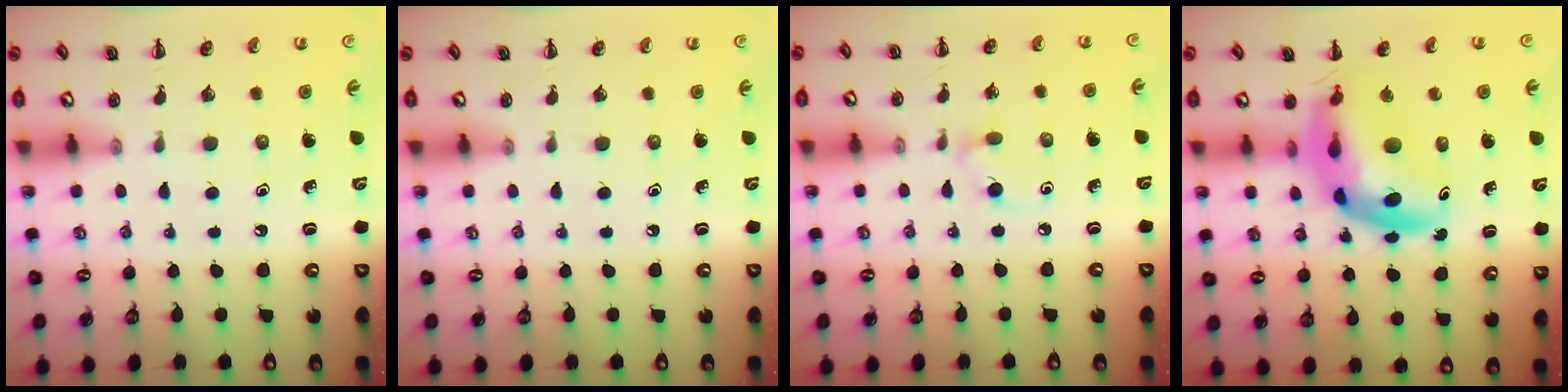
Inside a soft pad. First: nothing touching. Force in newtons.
{"total": 0.0}
{"total": 4.7, "press": 4.3, "slide": 1.8}
{"total": 11.0, "press": 10.5, "slide": 3.2}